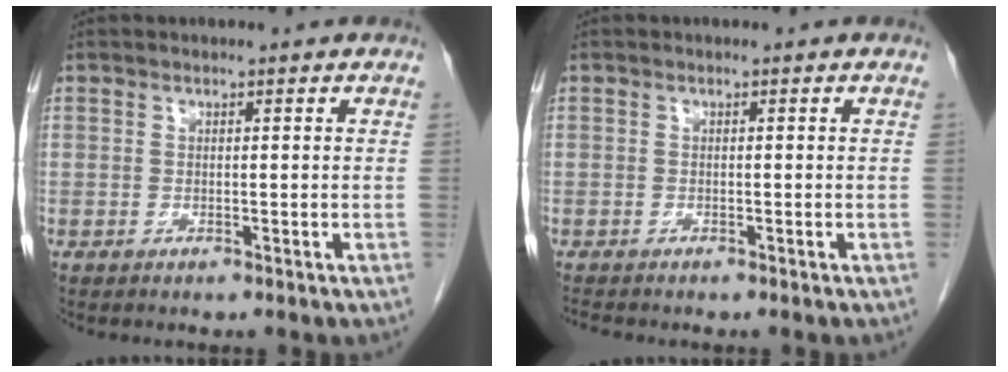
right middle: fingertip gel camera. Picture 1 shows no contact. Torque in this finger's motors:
{"motor_torque": [0.20, -0.02, -0.01, -0.01]}